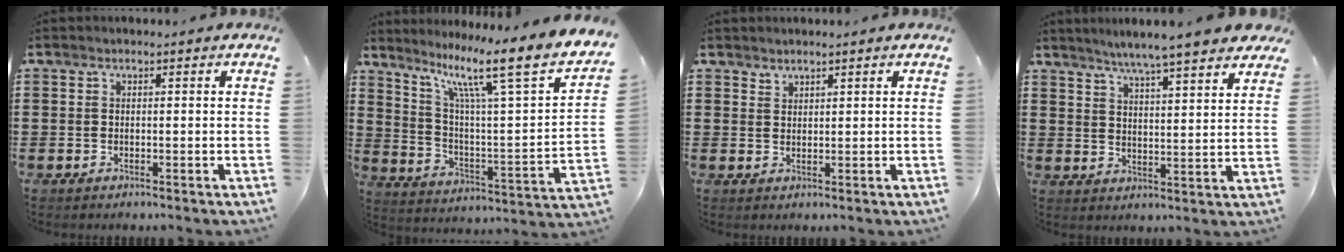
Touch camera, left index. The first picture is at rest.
{"total": 12.0, "force": [8.4, 0.7, 8.5], "torque": [-0.162, -0.071, 0.120]}
{"total": 1.6, "force": [1.6, 0.4, 0.0], "torque": [-0.003, 0.000, 0.032]}
{"total": 5.1, "force": [4.7, -0.5, 1.8], "torque": [-0.054, -0.025, 0.079]}